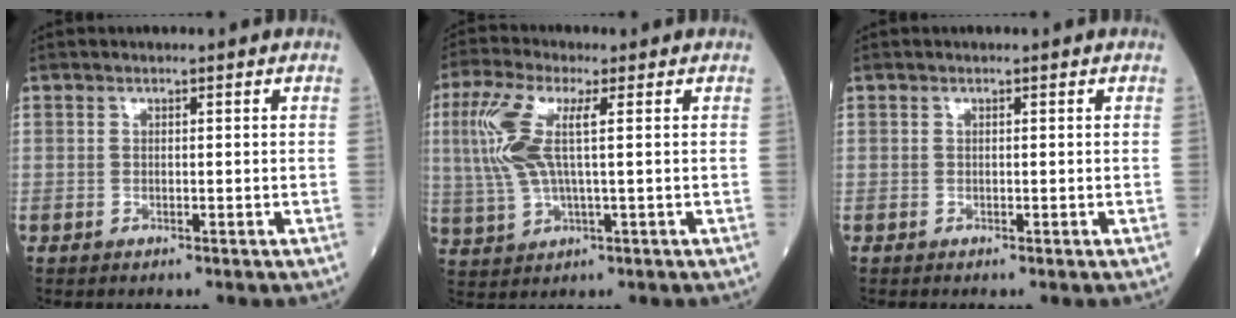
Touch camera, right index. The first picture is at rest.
{"total": 9.0, "force": [1.7, 2.3, 8.5], "torque": [-0.214, 0.013, 0.033]}
{"total": 0.0}